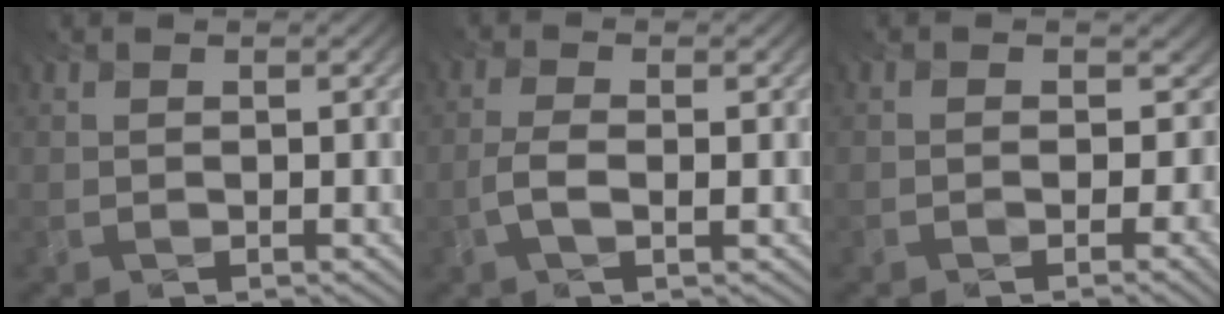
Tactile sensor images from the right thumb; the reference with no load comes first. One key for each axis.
{"total": 2.4, "fx": -2.0, "fy": 0.3, "fz": 1.3, "tx": -0.029, "ty": -0.004, "tz": -0.039}
{"total": 6.2, "fx": 0.2, "fy": 4.8, "fz": 3.9, "tx": -0.068, "ty": -0.011, "tz": 0.004}